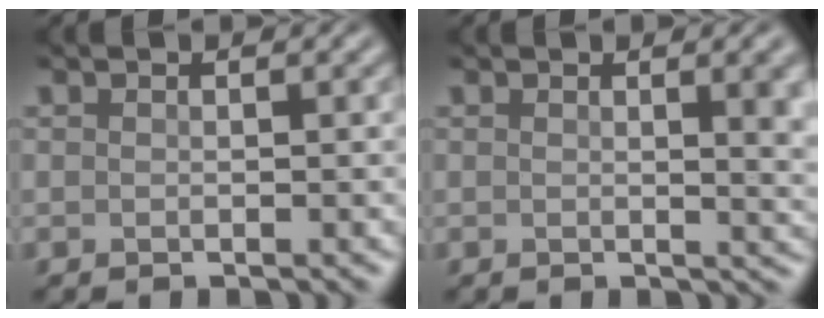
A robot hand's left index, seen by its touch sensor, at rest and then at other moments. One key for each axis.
{"total": 4.4, "fx": 0.9, "fy": 1.5, "fz": 4.0, "tx": -0.032, "ty": 0.003, "tz": 0.011}